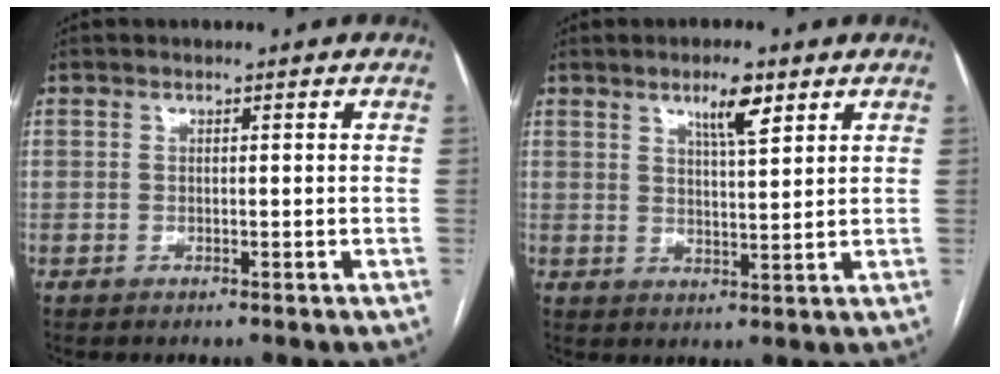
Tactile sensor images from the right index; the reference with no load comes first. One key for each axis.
{"total": 5.3, "fx": 3.2, "fy": 0.9, "fz": 4.2, "tx": -0.072, "ty": -0.001, "tz": 0.053}